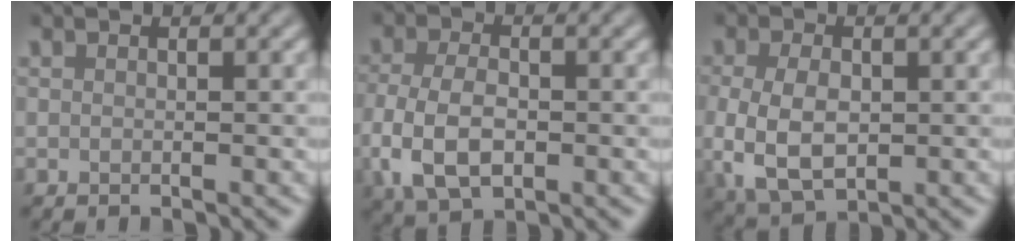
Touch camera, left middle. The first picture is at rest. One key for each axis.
{"total": 5.5, "fx": -1.5, "fy": 3.2, "fz": 4.2, "tx": -0.092, "ty": -0.006, "tz": -0.031}
{"total": 5.7, "fx": -0.7, "fy": 3.6, "fz": 4.3, "tx": -0.102, "ty": -0.010, "tz": -0.011}